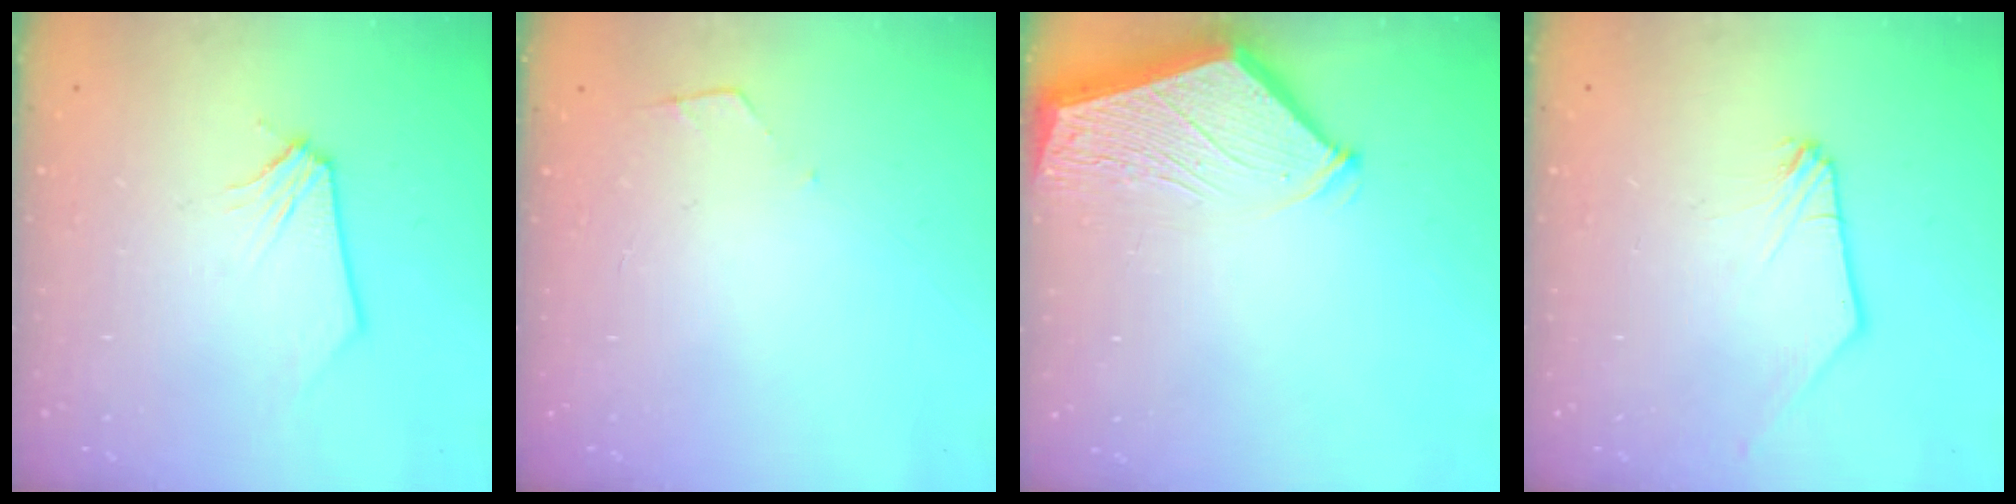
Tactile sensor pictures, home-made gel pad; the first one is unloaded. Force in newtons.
{"total": 2.7, "press": 2.6, "slide": 0.4}
{"total": 3.8, "press": 3.8, "slide": 0.6}
{"total": 0.0}